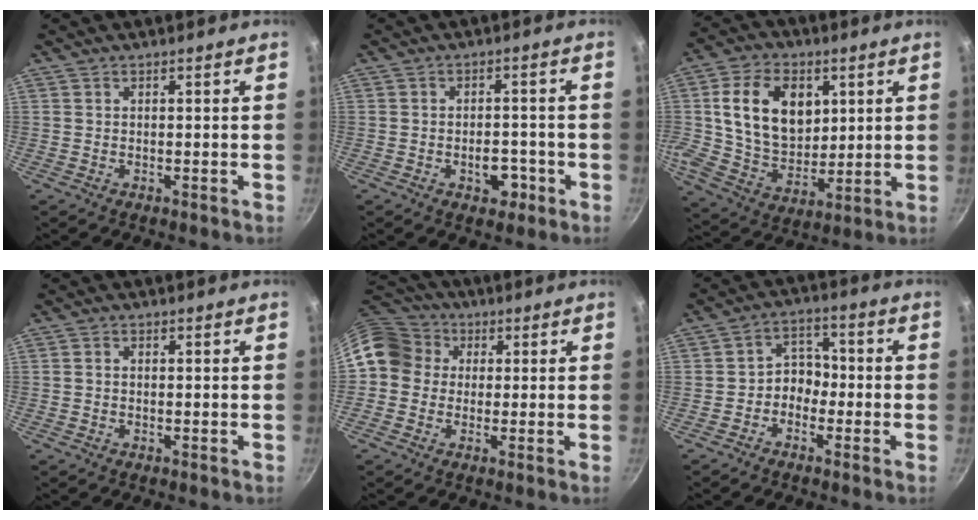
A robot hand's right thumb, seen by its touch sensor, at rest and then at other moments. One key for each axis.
{"total": 4.9, "fx": -2.0, "fy": 3.1, "fz": 3.2, "tx": -0.021, "ty": 0.013, "tz": -0.026}
{"total": 16.8, "fx": 4.5, "fy": 11.9, "fz": 11.0, "tx": -0.165, "ty": -0.013, "tz": 0.082}
{"total": 0.8, "fx": -0.1, "fy": 0.6, "fz": 0.5, "tx": -0.011, "ty": 0.005, "tz": -0.002}
{"total": 11.9, "fx": 1.7, "fy": 10.5, "fz": 5.4, "tx": -0.081, "ty": 0.033, "tz": 0.013}
{"total": 5.4, "fx": -1.6, "fy": 4.4, "fz": 2.8, "tx": -0.002, "ty": 0.033, "tz": -0.038}